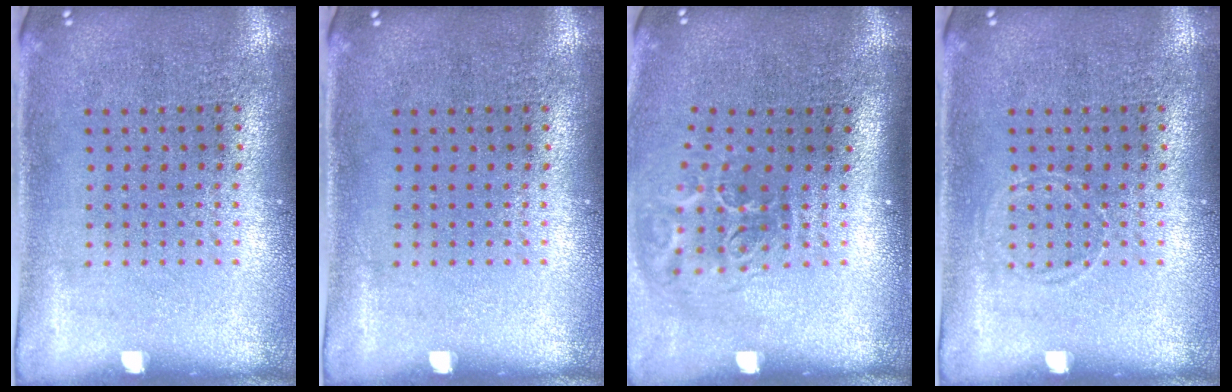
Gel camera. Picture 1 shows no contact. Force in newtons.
{"total": 0.0}
{"total": 2.0, "press": 1.3, "slide": 1.5}
{"total": 0.6, "press": 0.6, "slide": 0.0}